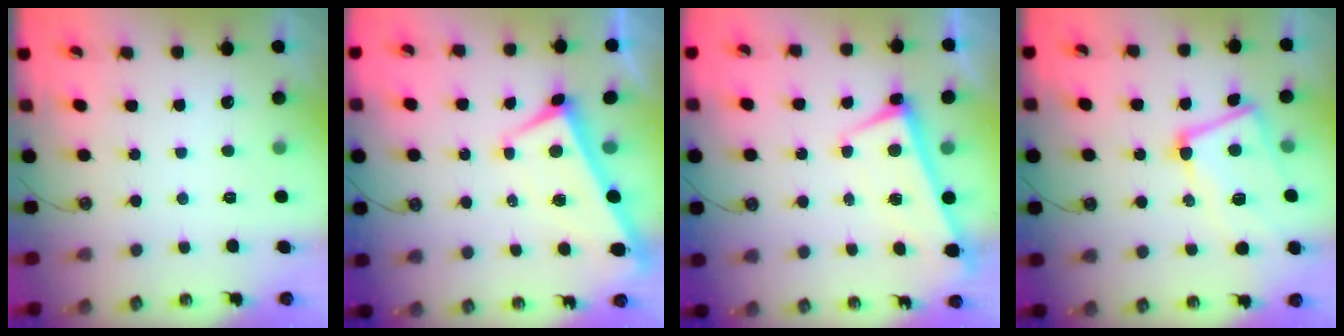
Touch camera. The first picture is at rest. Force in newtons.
{"total": 2.3, "press": 2.2, "slide": 0.5}
{"total": 1.2, "press": 0.9, "slide": 0.9}
{"total": 7.5, "press": 7.5, "slide": 0.8}